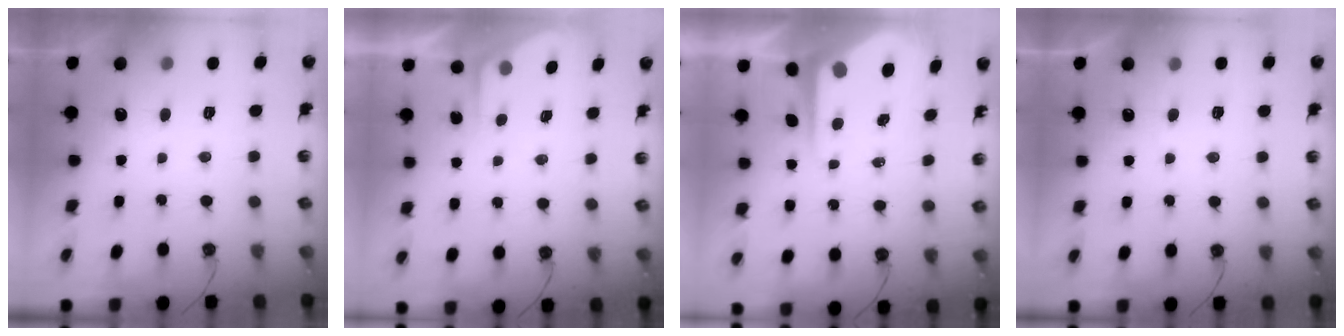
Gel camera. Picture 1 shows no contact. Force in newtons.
{"total": 2.2, "press": 2.2, "slide": 0.4}
{"total": 8.8, "press": 8.7, "slide": 1.1}
{"total": 4.4, "press": 4.4, "slide": 0.6}